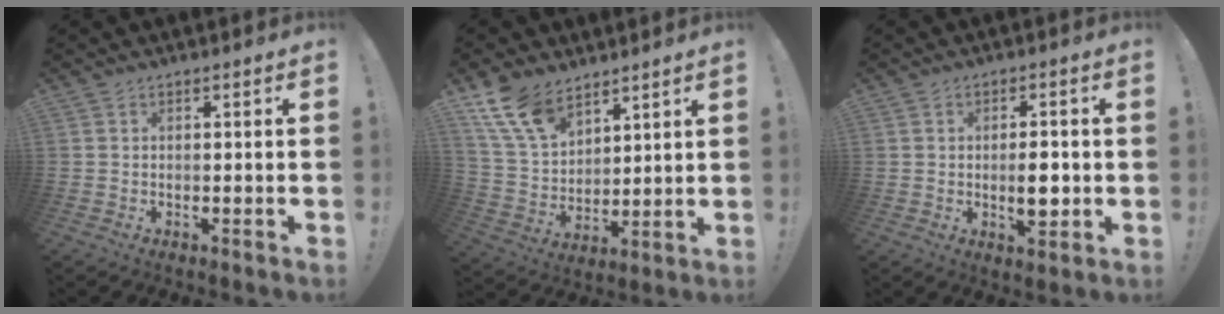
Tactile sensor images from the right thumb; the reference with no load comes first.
{"total": 13.1, "force": [9.8, 6.5, 5.6], "torque": [-0.128, -0.053, 0.193]}
{"total": 6.2, "force": [-0.8, 4.2, 4.4], "torque": [-0.056, 0.004, -0.016]}